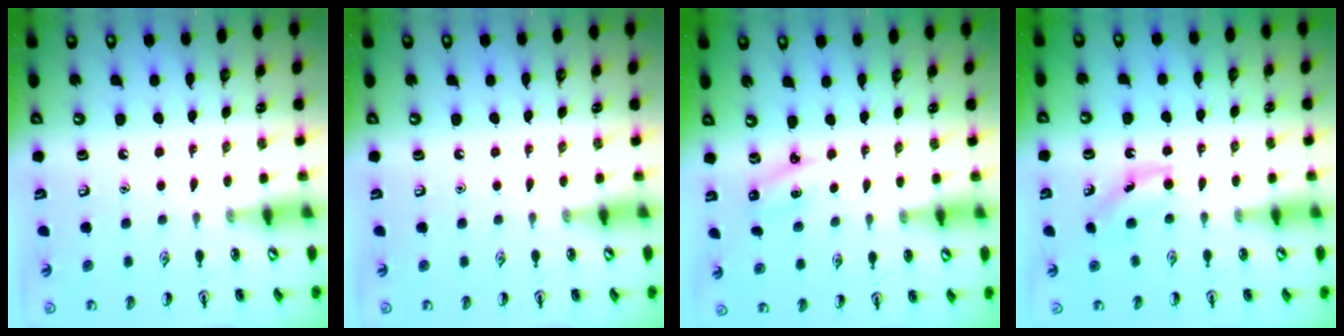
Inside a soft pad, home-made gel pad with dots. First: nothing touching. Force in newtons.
{"total": 0.0}
{"total": 2.2, "press": 2.1, "slide": 0.8}
{"total": 4.7, "press": 4.5, "slide": 1.6}